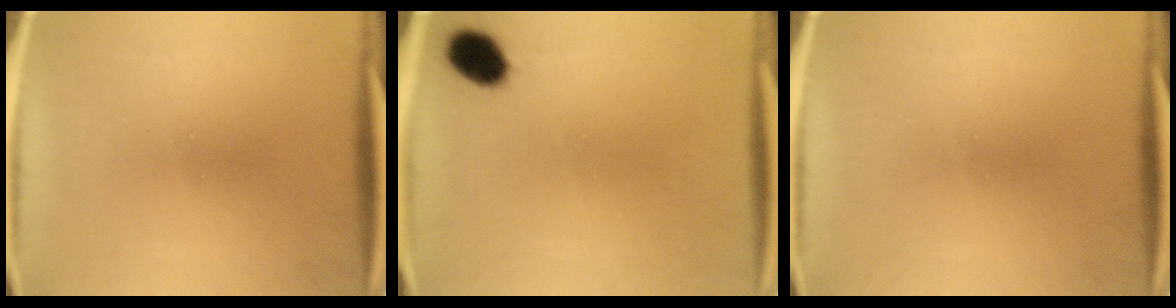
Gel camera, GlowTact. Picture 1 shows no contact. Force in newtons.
{"total": 5.9}
{"total": 0.0}